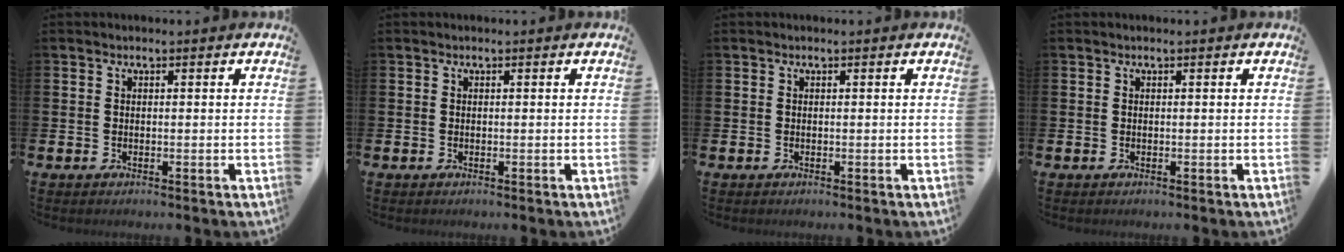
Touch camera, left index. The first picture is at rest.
{"total": 0.0}
{"total": 0.0}
{"total": 0.0}